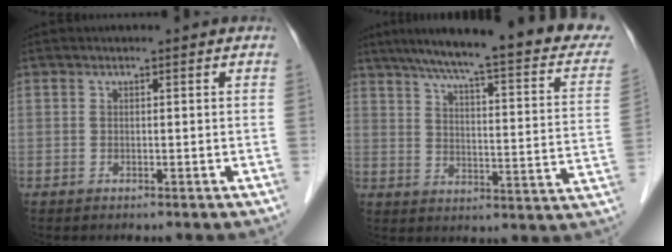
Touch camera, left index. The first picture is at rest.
{"total": 25.6, "force": [20.9, 2.6, 14.5], "torque": [-0.207, -0.021, 0.256]}